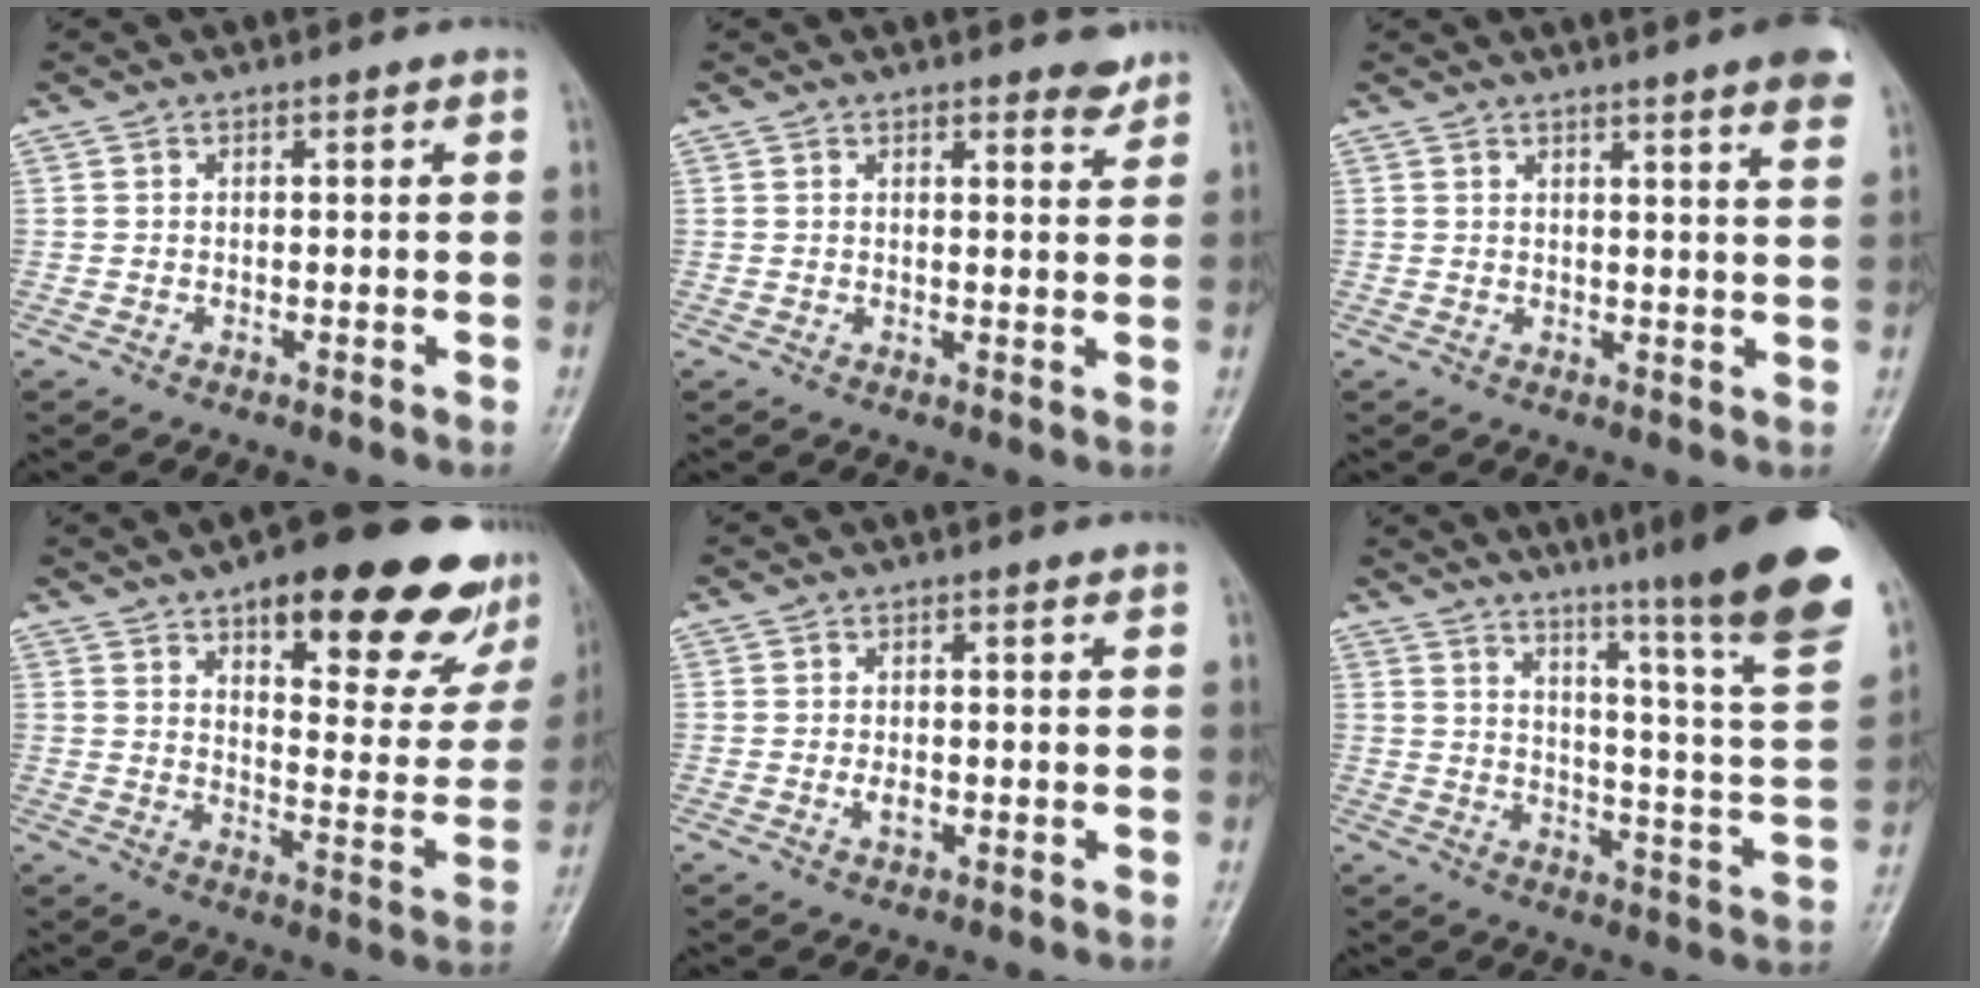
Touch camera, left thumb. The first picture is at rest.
{"total": 2.9, "force": [2.4, 0.9, 1.3], "torque": [-0.004, -0.018, 0.030]}
{"total": 8.0, "force": [5.7, 0.4, 5.7], "torque": [-0.059, -0.017, 0.056]}
{"total": 25.0, "force": [15.1, 8.9, 17.8], "torque": [-0.186, -0.056, 0.201]}
{"total": 1.8, "force": [-0.3, 1.1, 1.5], "torque": [-0.024, -0.001, -0.004]}
{"total": 25.8, "force": [18.5, 1.6, 17.8], "torque": [-0.235, -0.109, 0.248]}